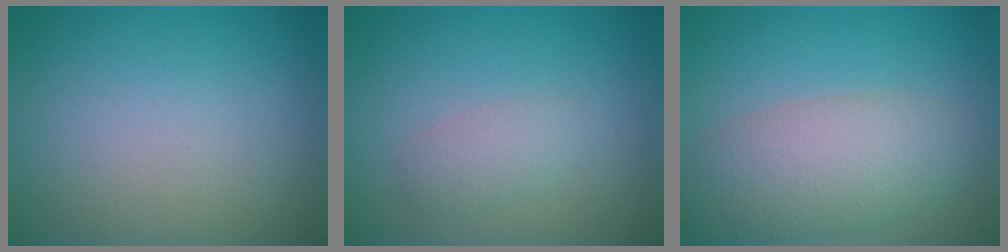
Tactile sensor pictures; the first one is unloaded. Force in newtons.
{"total": 1.8, "press": 1.8, "slide": 0.0}
{"total": 5.9, "press": 5.9, "slide": 0.4}